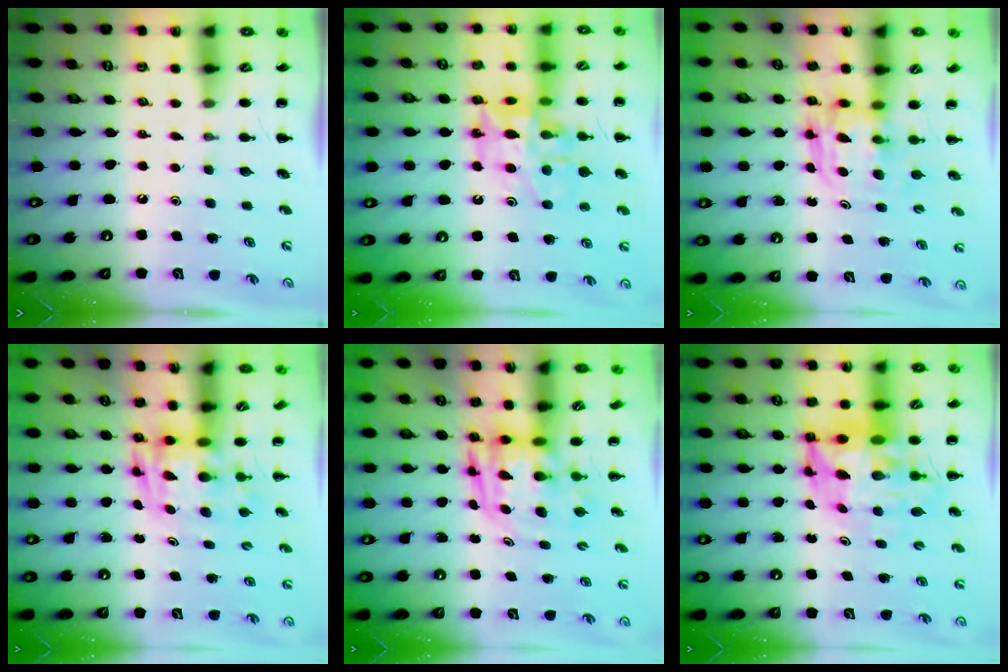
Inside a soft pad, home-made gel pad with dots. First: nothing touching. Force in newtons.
{"total": 13.9, "press": 13.7, "slide": 2.1}
{"total": 3.8, "press": 3.8, "slide": 0.2}
{"total": 3.4, "press": 3.3, "slide": 0.6}
{"total": 3.3, "press": 3.2, "slide": 0.7}
{"total": 8.8, "press": 8.4, "slide": 2.3}